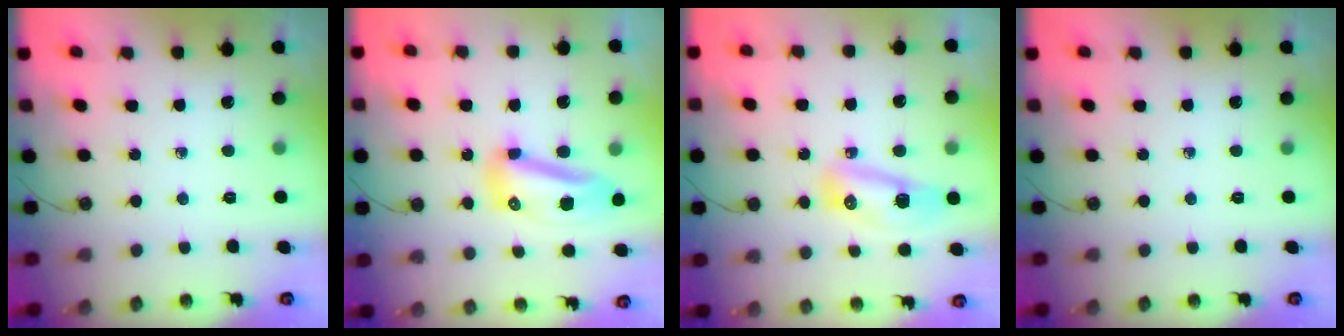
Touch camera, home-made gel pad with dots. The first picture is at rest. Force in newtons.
{"total": 11.5, "press": 11.4, "slide": 1.3}
{"total": 9.2, "press": 9.1, "slide": 1.3}
{"total": 0.0}